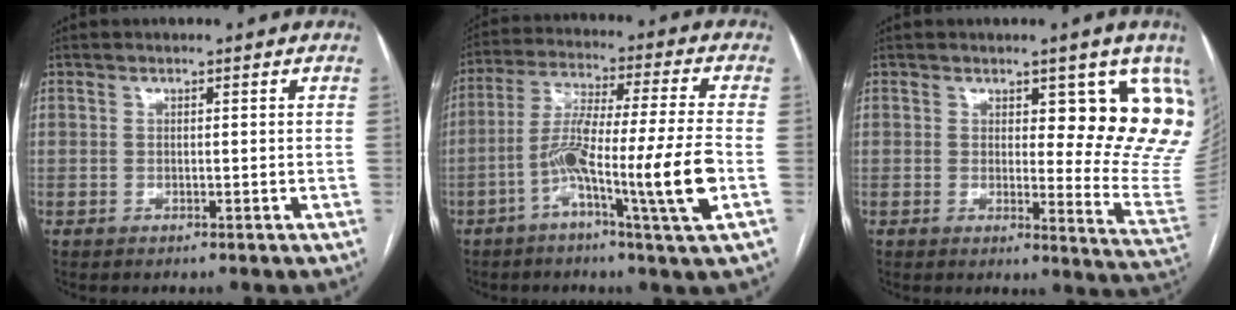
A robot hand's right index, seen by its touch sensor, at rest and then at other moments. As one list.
[{"total": 13.8, "force": [-4.8, -0.7, 12.9], "torque": [-0.243, 0.001, -0.091]}, {"total": 12.2, "force": [6.5, 3.9, 9.5], "torque": [-0.096, -0.033, 0.064]}]